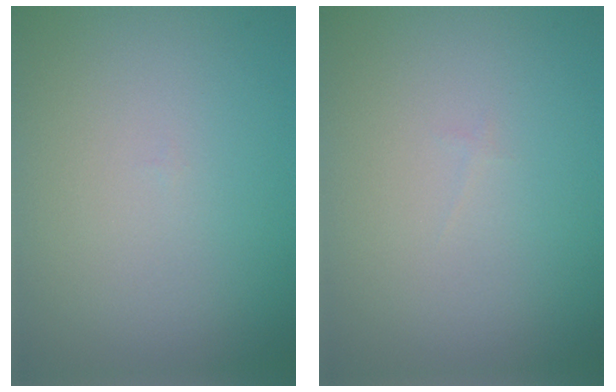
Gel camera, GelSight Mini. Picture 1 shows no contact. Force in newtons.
{"total": 0.0}